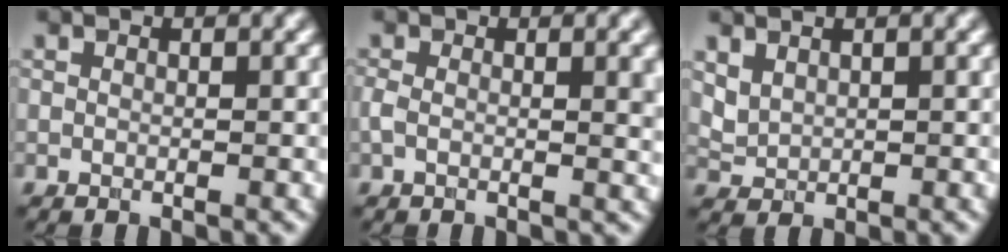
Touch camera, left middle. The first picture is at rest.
{"total": 4.0, "force": [0.1, 1.3, 3.8], "torque": [-0.059, 0.002, 0.004]}
{"total": 1.0, "force": [0.9, 0.4, 0.2], "torque": [-0.018, 0.002, 0.036]}